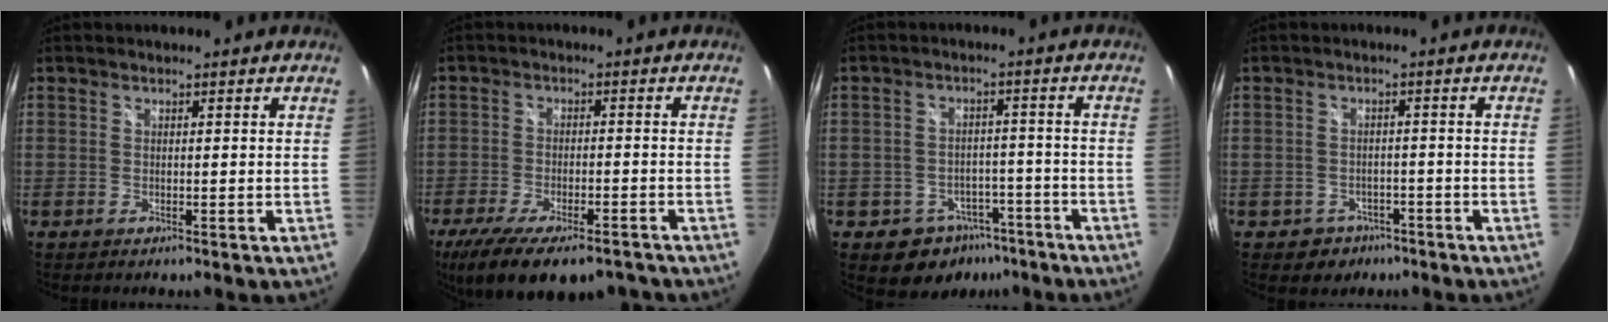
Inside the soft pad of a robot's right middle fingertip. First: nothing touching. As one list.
[{"total": 16.1, "force": [-11.9, 5.6, 9.4], "torque": [-0.191, -0.048, -0.186]}, {"total": 8.2, "force": [-5.2, 6.0, 2.2], "torque": [-0.049, 0.017, -0.056]}, {"total": 4.8, "force": [-2.8, 3.8, 0.6], "torque": [-0.024, 0.008, -0.032]}]